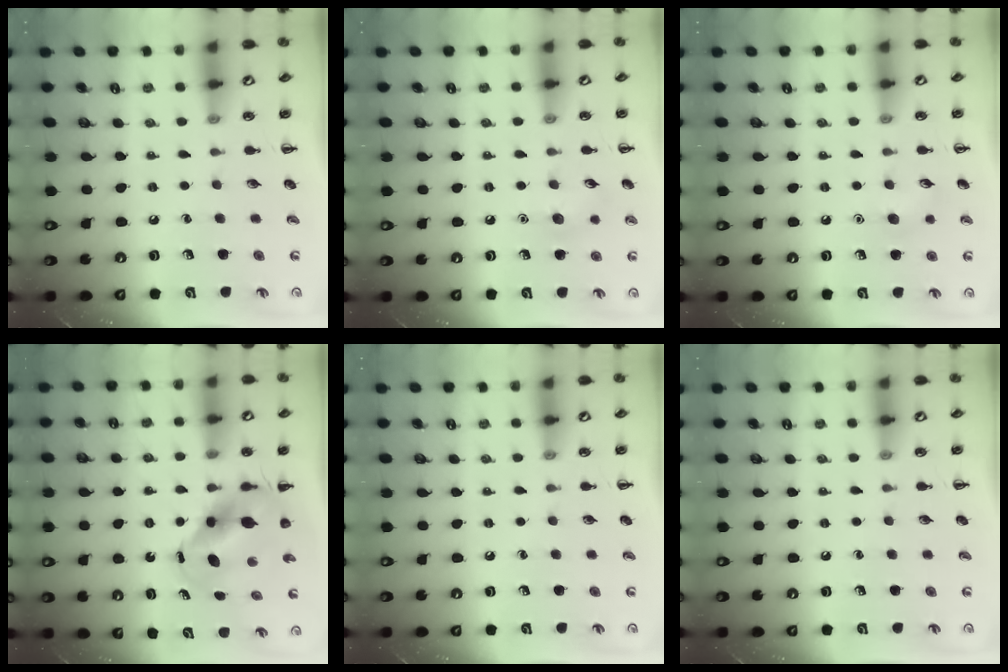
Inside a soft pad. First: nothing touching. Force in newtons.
{"total": 6.3, "press": 6.1, "slide": 1.6}
{"total": 5.6, "press": 5.4, "slide": 1.5}
{"total": 7.0, "press": 6.6, "slide": 2.3}
{"total": 0.0}
{"total": 0.0}